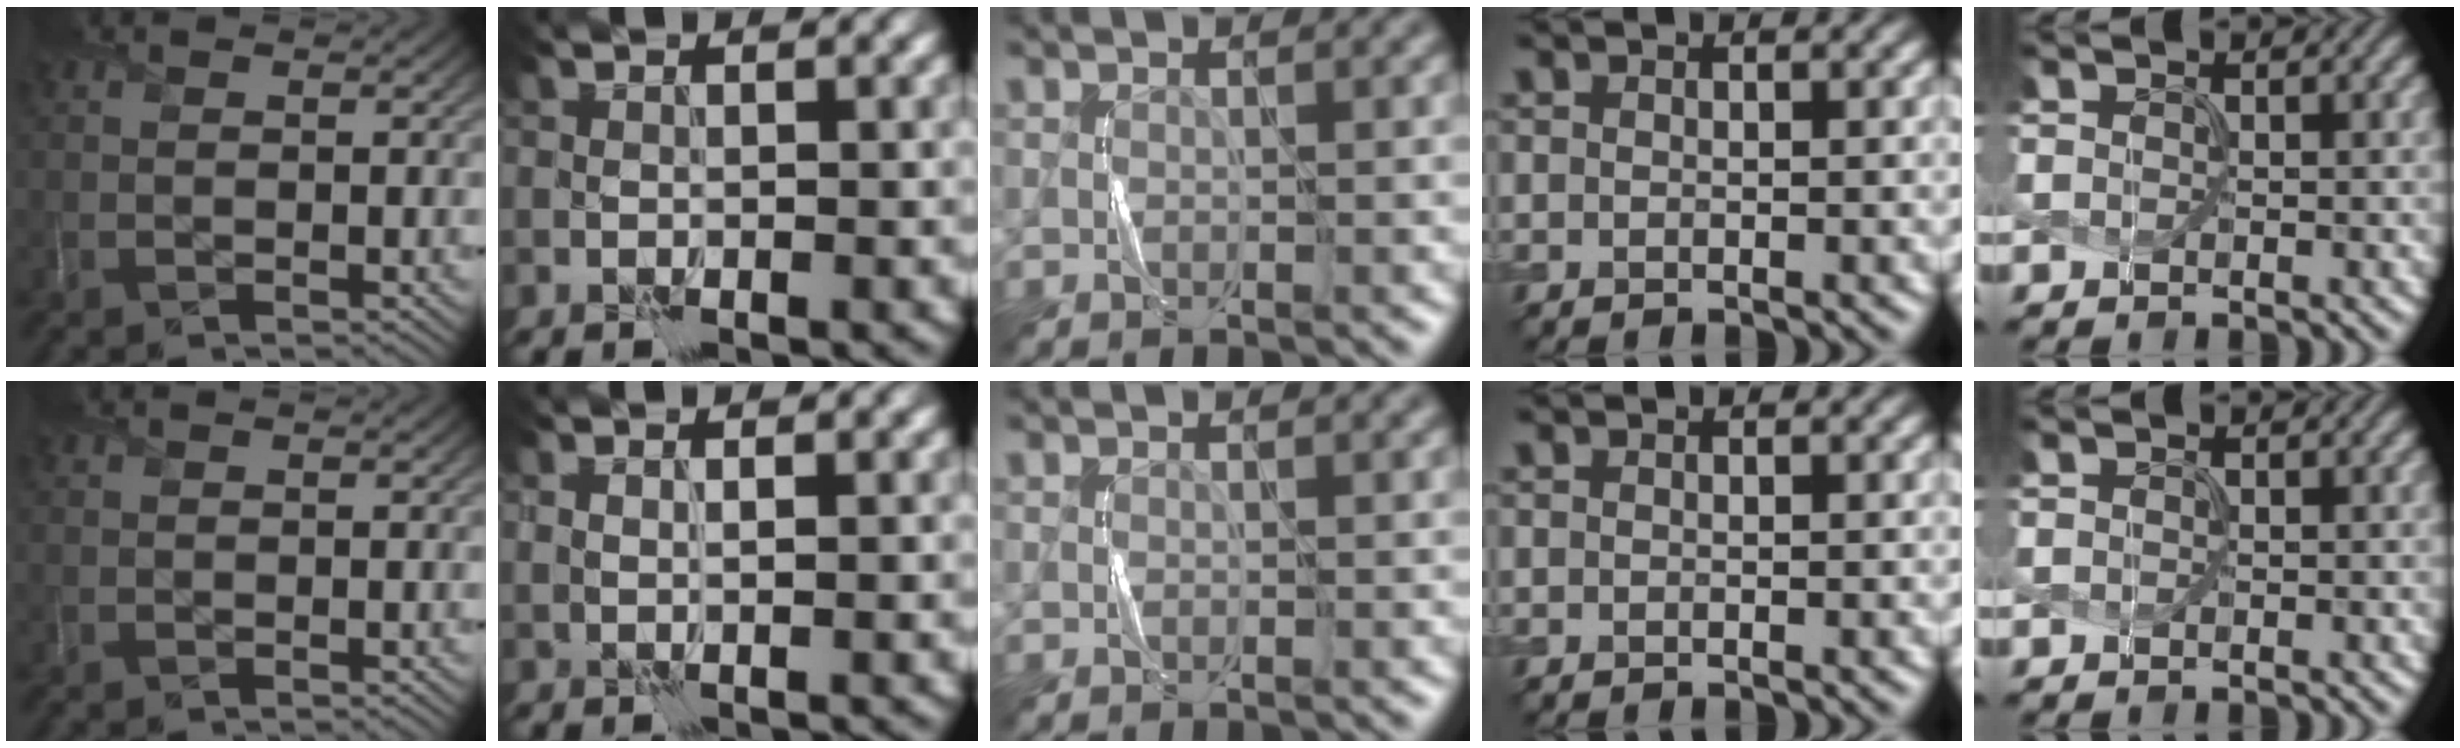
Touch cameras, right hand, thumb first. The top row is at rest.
{"index": {"total": 0.6, "force": [0.5, 0.0, 0.3], "torque": [-0.007, -0.007, 0.012]}, "little": {"total": 0.6, "force": [-0.1, -0.2, -0.5], "torque": [0.006, 0.002, 0.006]}}